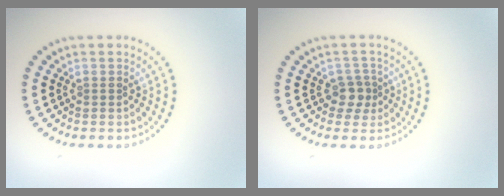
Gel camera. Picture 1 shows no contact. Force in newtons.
{"total": 1.9, "press": 1.6, "slide": 1.1}